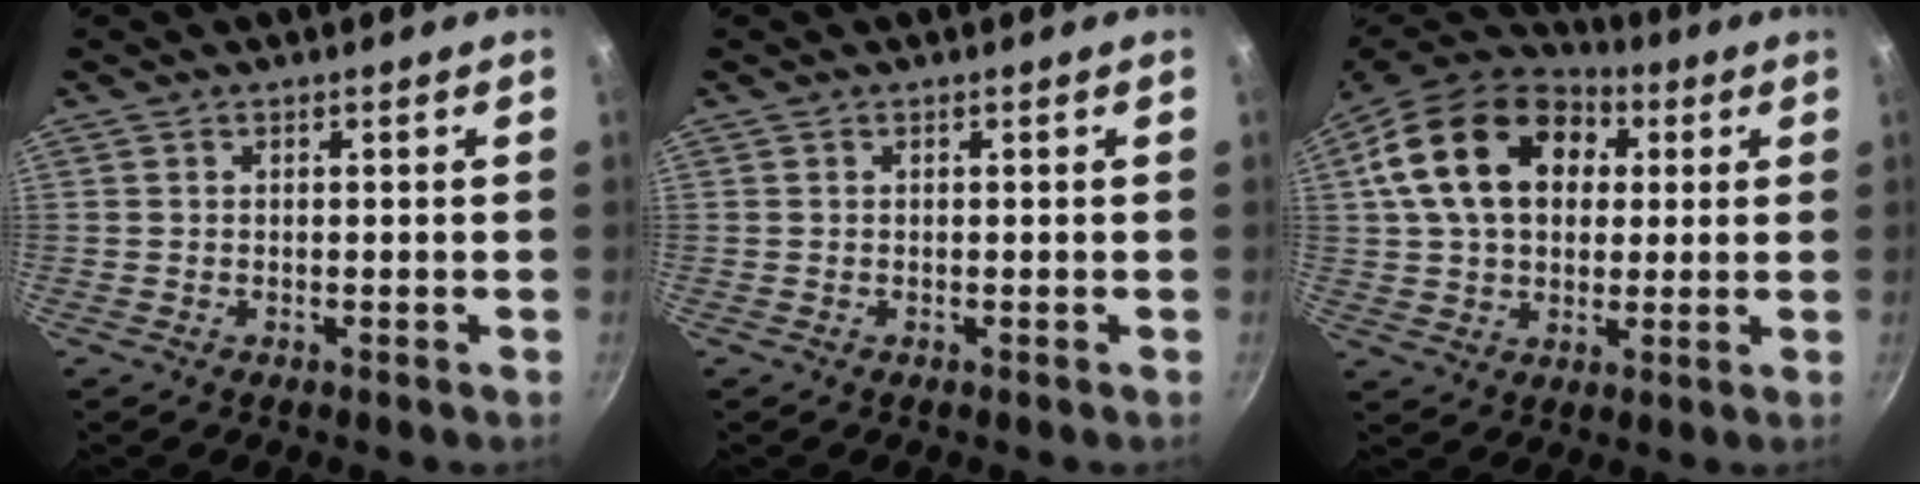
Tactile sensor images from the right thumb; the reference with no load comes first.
{"total": 0.0}
{"total": 20.7, "force": [5.7, 14.6, 13.6], "torque": [-0.219, 0.016, 0.087]}